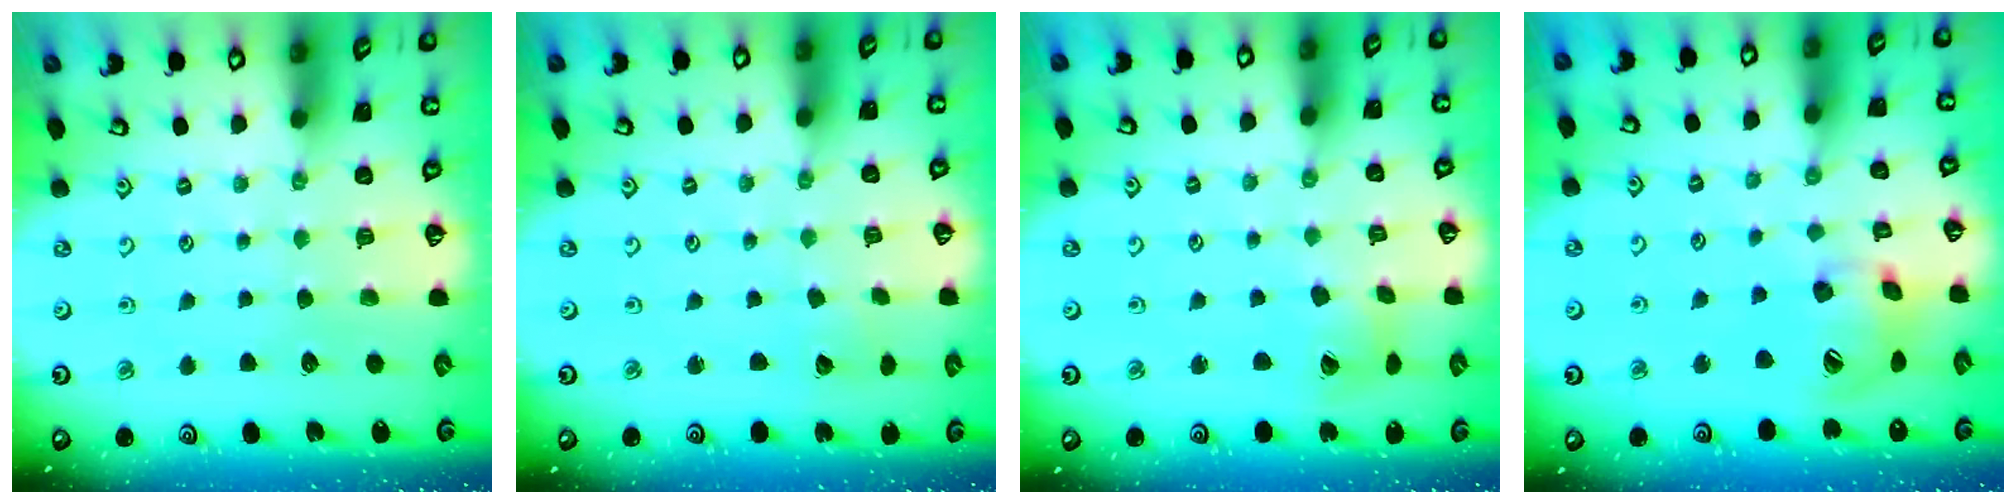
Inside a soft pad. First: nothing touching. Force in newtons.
{"total": 1.8, "press": 1.8, "slide": 0.1}
{"total": 5.8, "press": 5.7, "slide": 0.7}
{"total": 16.2, "press": 16.0, "slide": 2.4}